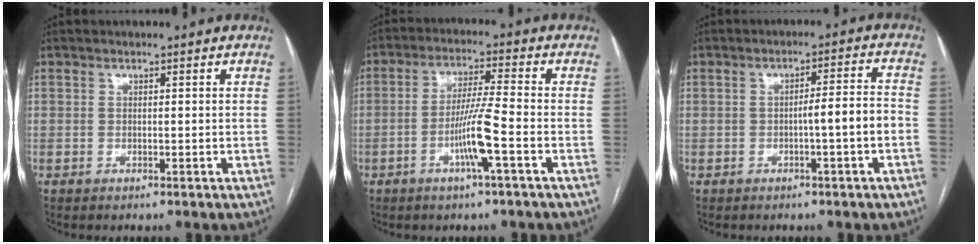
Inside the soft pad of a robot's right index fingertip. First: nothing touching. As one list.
[{"total": 7.4, "force": [-2.7, -0.6, 6.9], "torque": [-0.134, -0.002, -0.052]}, {"total": 5.0, "force": [-1.6, -0.3, 4.8], "torque": [-0.067, 0.014, -0.022]}]